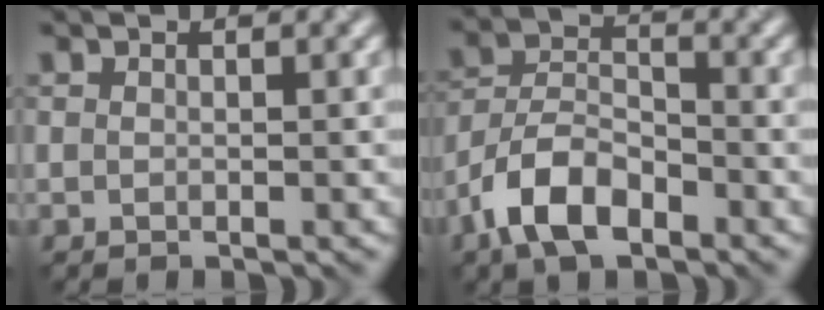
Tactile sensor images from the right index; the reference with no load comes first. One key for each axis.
{"total": 6.1, "fx": -3.7, "fy": 3.1, "fz": 3.8, "tx": -0.065, "ty": 0.010, "tz": -0.078}